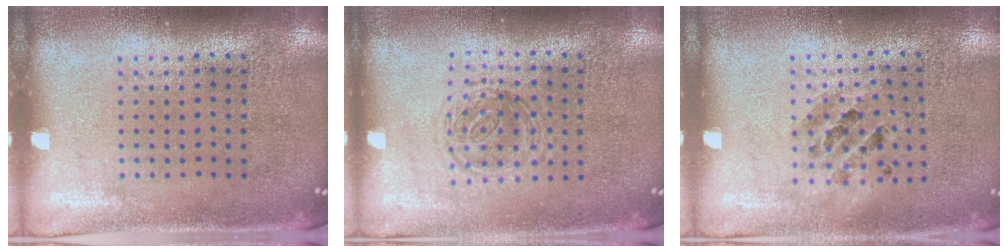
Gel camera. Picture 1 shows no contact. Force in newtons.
{"total": 1.2, "press": 1.0, "slide": 0.8}
{"total": 0.9, "press": 0.9, "slide": 0.2}